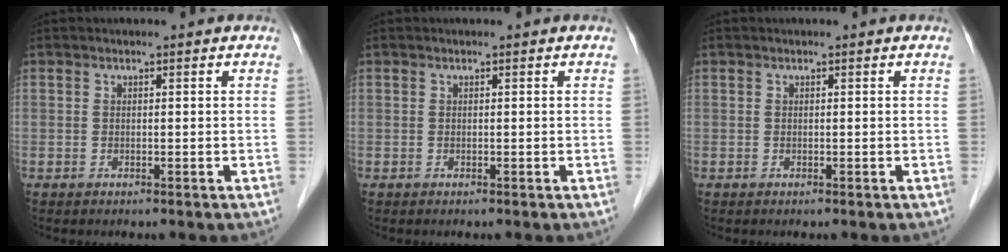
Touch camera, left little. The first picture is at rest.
{"total": 0.0}
{"total": 0.0}